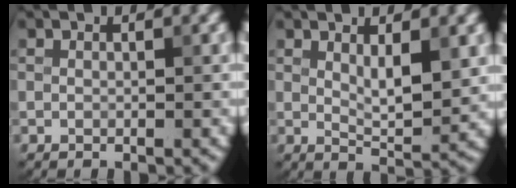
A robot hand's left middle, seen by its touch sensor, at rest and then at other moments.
{"total": 3.4, "force": [1.2, 0.9, 3.1], "torque": [-0.054, -0.009, 0.024]}